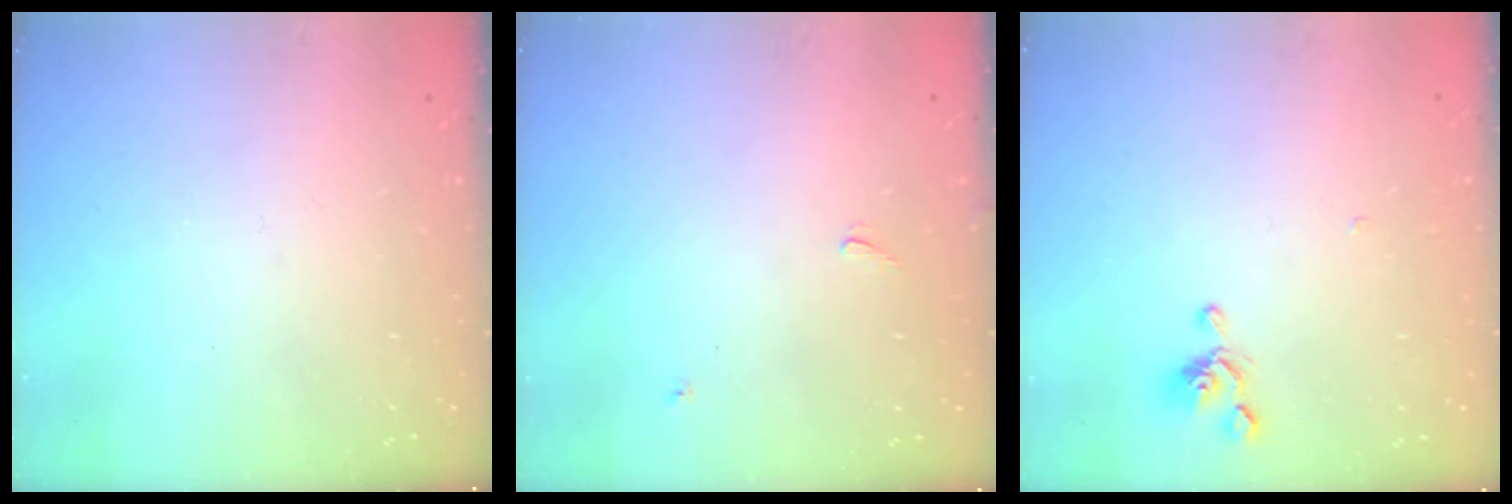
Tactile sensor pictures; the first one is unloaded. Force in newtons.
{"total": 3.9, "press": 3.9, "slide": 0.3}
{"total": 0.8, "press": 0.6, "slide": 0.5}